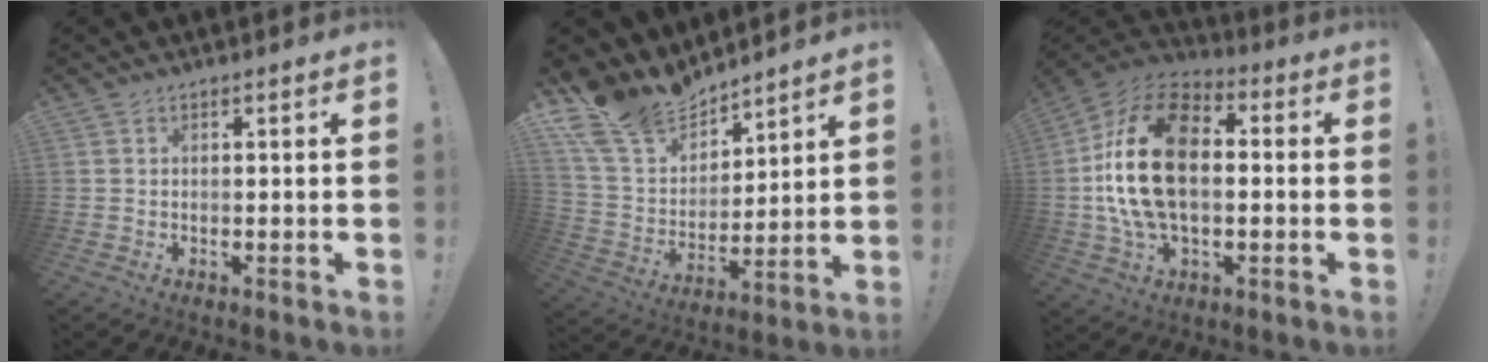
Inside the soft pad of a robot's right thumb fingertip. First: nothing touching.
{"total": 14.9, "force": [12.7, 7.0, 3.1], "torque": [-0.081, -0.100, 0.243]}
{"total": 23.5, "force": [0.6, 14.4, 18.6], "torque": [-0.350, 0.021, 0.012]}